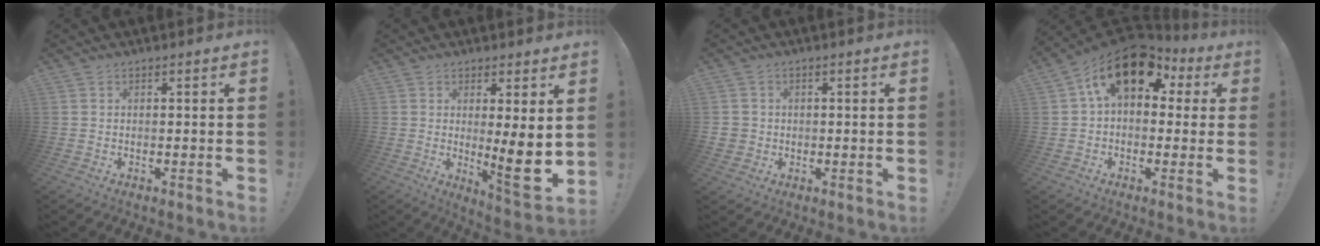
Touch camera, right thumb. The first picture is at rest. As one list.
[{"total": 11.1, "force": [0.0, 1.3, 11.1], "torque": [-0.132, -0.033, 0.001]}, {"total": 3.0, "force": [0.2, 2.9, 0.9], "torque": [-0.012, 0.002, 0.006]}, {"total": 16.1, "force": [6.5, 9.8, 11.1], "torque": [-0.167, -0.020, 0.117]}]